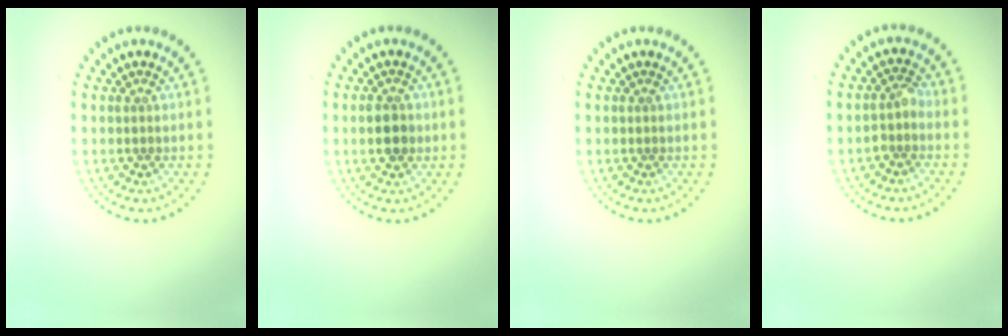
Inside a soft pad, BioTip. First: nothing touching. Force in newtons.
{"total": 2.7, "press": 2.7, "slide": 0.1}
{"total": 0.0}
{"total": 1.6, "press": 1.4, "slide": 0.8}